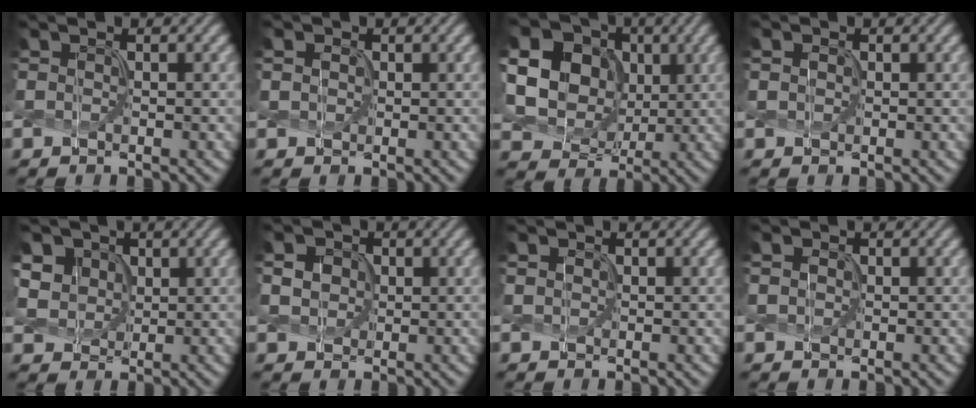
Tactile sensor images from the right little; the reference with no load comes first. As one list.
[{"total": 1.6, "force": [0.7, 1.3, 0.7], "torque": [-0.019, 0.011, 0.003]}, {"total": 19.1, "force": [4.6, 16.7, 8.0], "torque": [-0.216, 0.025, 0.067]}, {"total": 0.9, "force": [0.4, 0.8, 0.3], "torque": [-0.007, 0.004, 0.001]}, {"total": 7.9, "force": [3.6, 6.1, 3.6], "torque": [-0.091, 0.023, 0.055]}, {"total": 4.4, "force": [1.9, 3.4, 2.0], "torque": [-0.046, 0.018, 0.021]}, {"total": 0.7, "force": [0.4, 0.6, 0.1], "torque": [-0.003, 0.001, 0.006]}, {"total": 1.2, "force": [0.6, 1.0, 0.4], "torque": [-0.012, 0.006, 0.001]}]